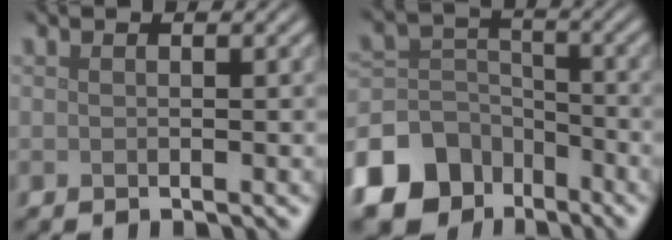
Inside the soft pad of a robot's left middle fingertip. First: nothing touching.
{"total": 11.3, "force": [-7.1, 8.2, 3.1], "torque": [-0.090, -0.018, -0.133]}